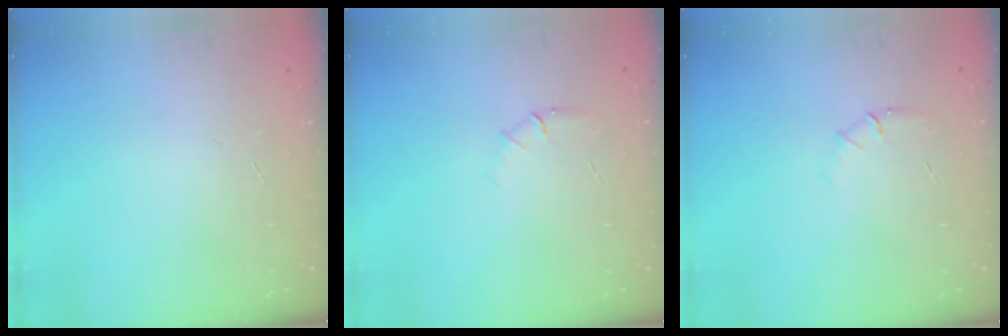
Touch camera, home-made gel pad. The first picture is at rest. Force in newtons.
{"total": 5.2, "press": 4.9, "slide": 1.6}
{"total": 5.2, "press": 4.9, "slide": 1.6}